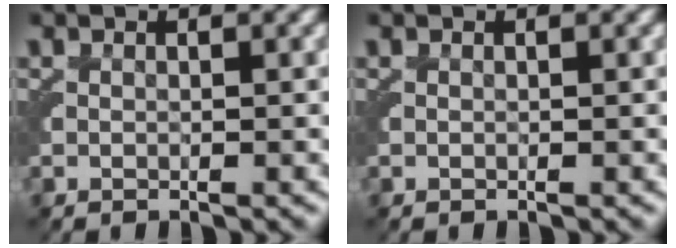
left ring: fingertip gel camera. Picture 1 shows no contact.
{"total": 0.0}